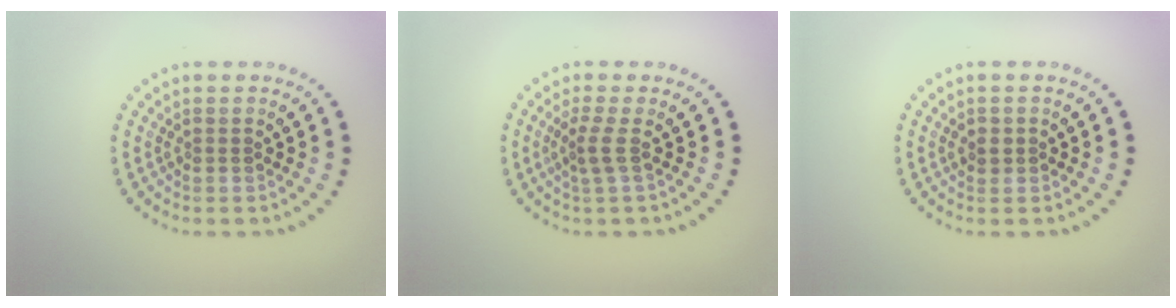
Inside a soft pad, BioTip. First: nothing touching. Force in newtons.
{"total": 1.9, "press": 1.3, "slide": 1.4}
{"total": 1.1, "press": 1.1, "slide": 0.1}